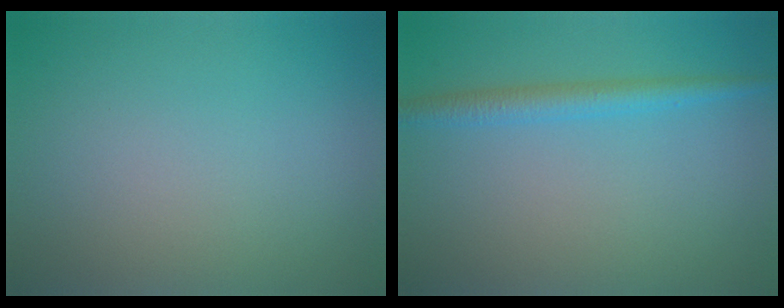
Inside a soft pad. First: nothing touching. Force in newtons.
{"total": 2.4, "press": 2.4, "slide": 0.1}